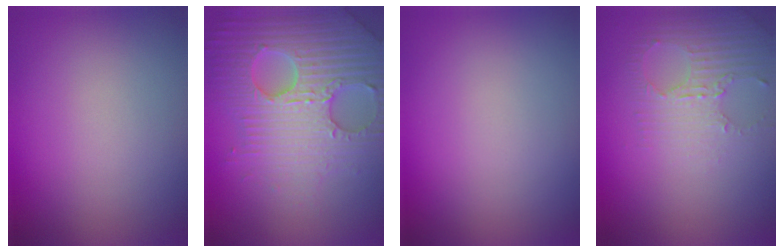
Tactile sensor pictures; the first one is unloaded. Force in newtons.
{"total": 7.1, "press": 6.8, "slide": 1.8}
{"total": 0.0}
{"total": 2.9, "press": 2.3, "slide": 1.8}